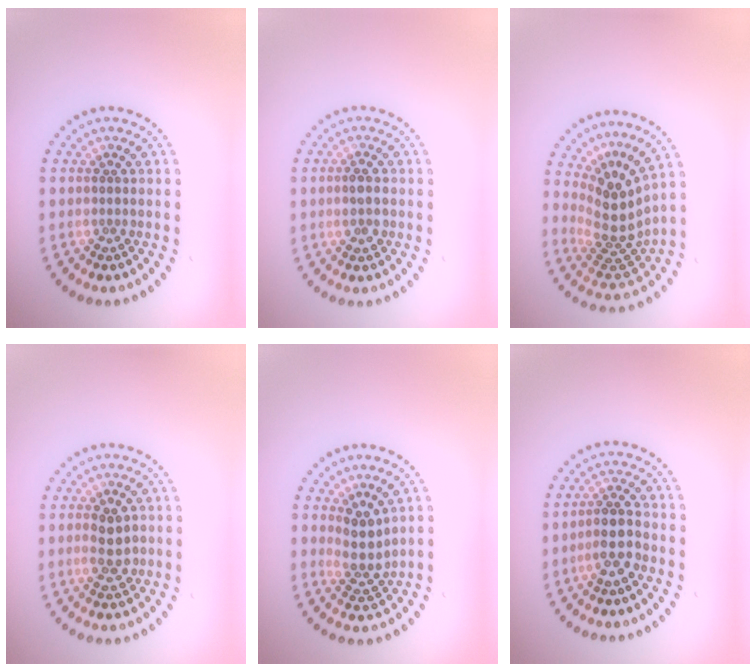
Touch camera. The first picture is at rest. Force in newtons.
{"total": 1.7, "press": 1.7, "slide": 0.1}
{"total": 4.3, "press": 3.0, "slide": 3.1}
{"total": 2.5, "press": 2.5, "slide": 0.1}
{"total": 2.8, "press": 2.3, "slide": 1.6}
{"total": 2.8, "press": 2.5, "slide": 1.3}